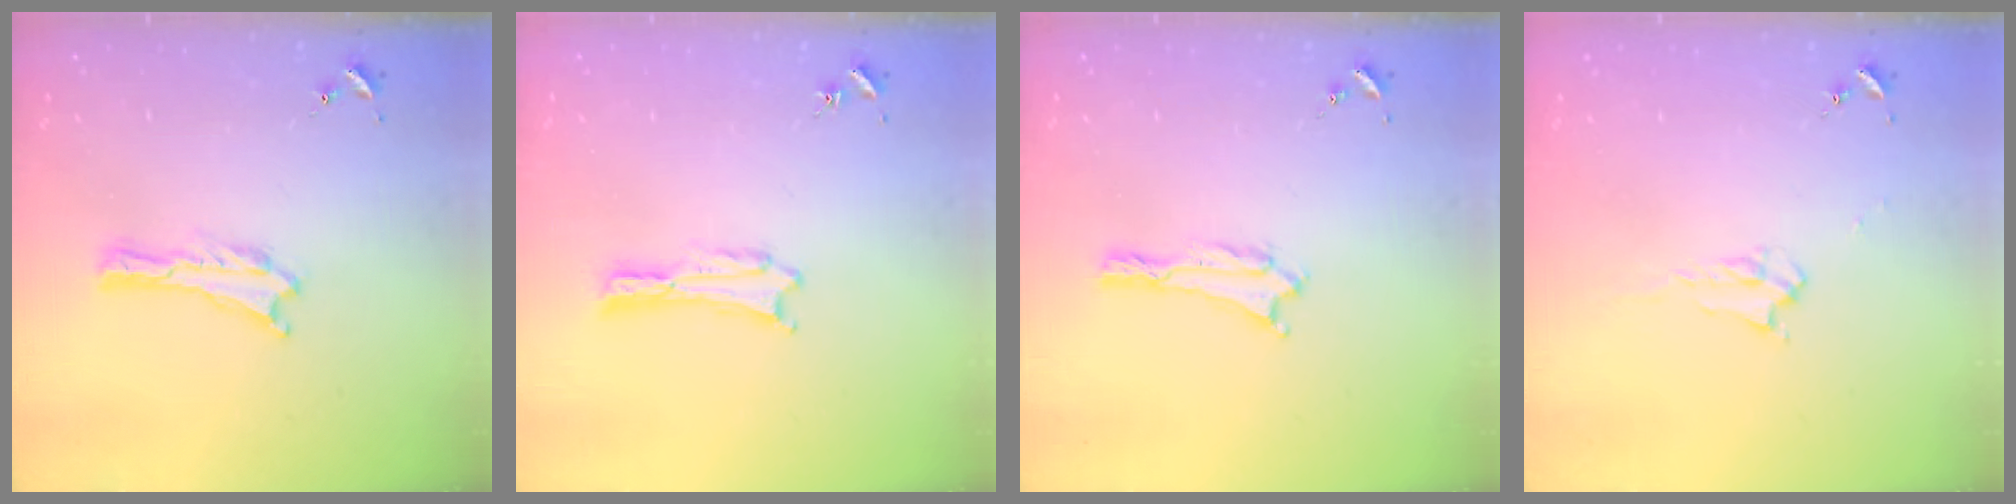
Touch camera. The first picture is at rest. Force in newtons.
{"total": 0.0}
{"total": 0.0}
{"total": 2.2, "press": 2.2, "slide": 0.4}